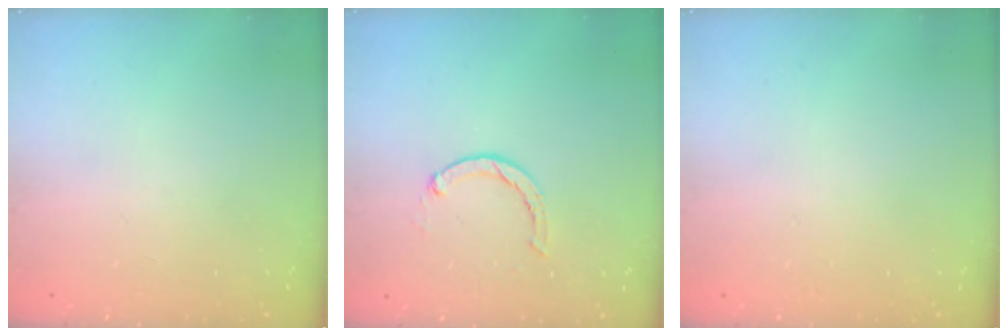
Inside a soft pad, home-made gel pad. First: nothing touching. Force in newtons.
{"total": 1.7, "press": 1.6, "slide": 0.3}
{"total": 2.7, "press": 2.7, "slide": 0.2}